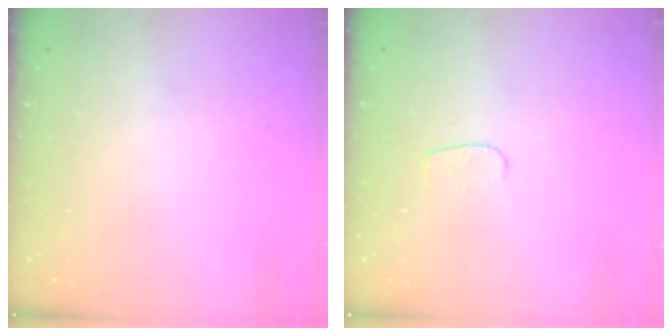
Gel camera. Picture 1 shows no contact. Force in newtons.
{"total": 3.7, "press": 3.7, "slide": 0.4}